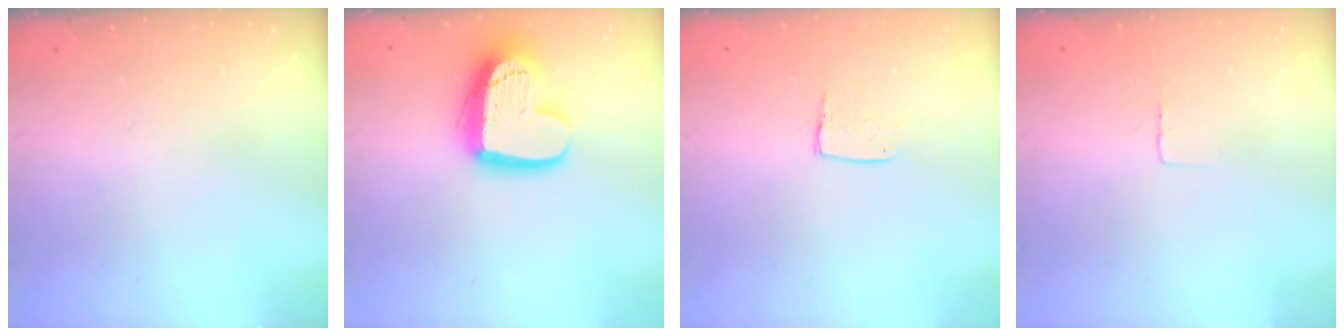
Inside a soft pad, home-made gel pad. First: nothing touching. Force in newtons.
{"total": 19.0, "press": 18.9, "slide": 1.6}
{"total": 5.2, "press": 5.2, "slide": 0.4}
{"total": 2.3, "press": 2.3, "slide": 0.1}